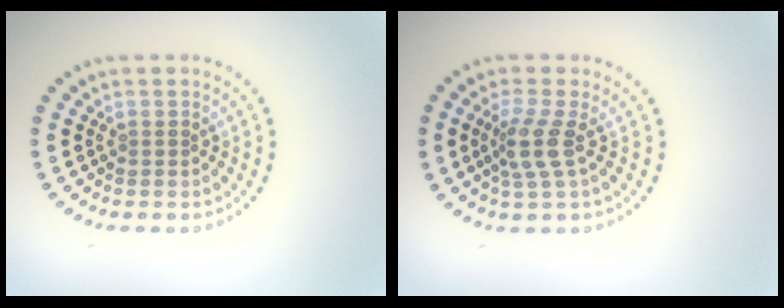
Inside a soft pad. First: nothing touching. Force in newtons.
{"total": 2.7, "press": 2.1, "slide": 1.8}